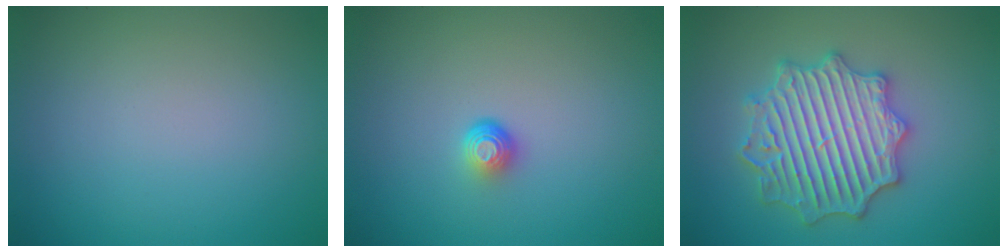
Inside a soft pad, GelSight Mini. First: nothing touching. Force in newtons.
{"total": 1.5, "press": 0.9, "slide": 1.2}
{"total": 6.8, "press": 6.7, "slide": 1.1}